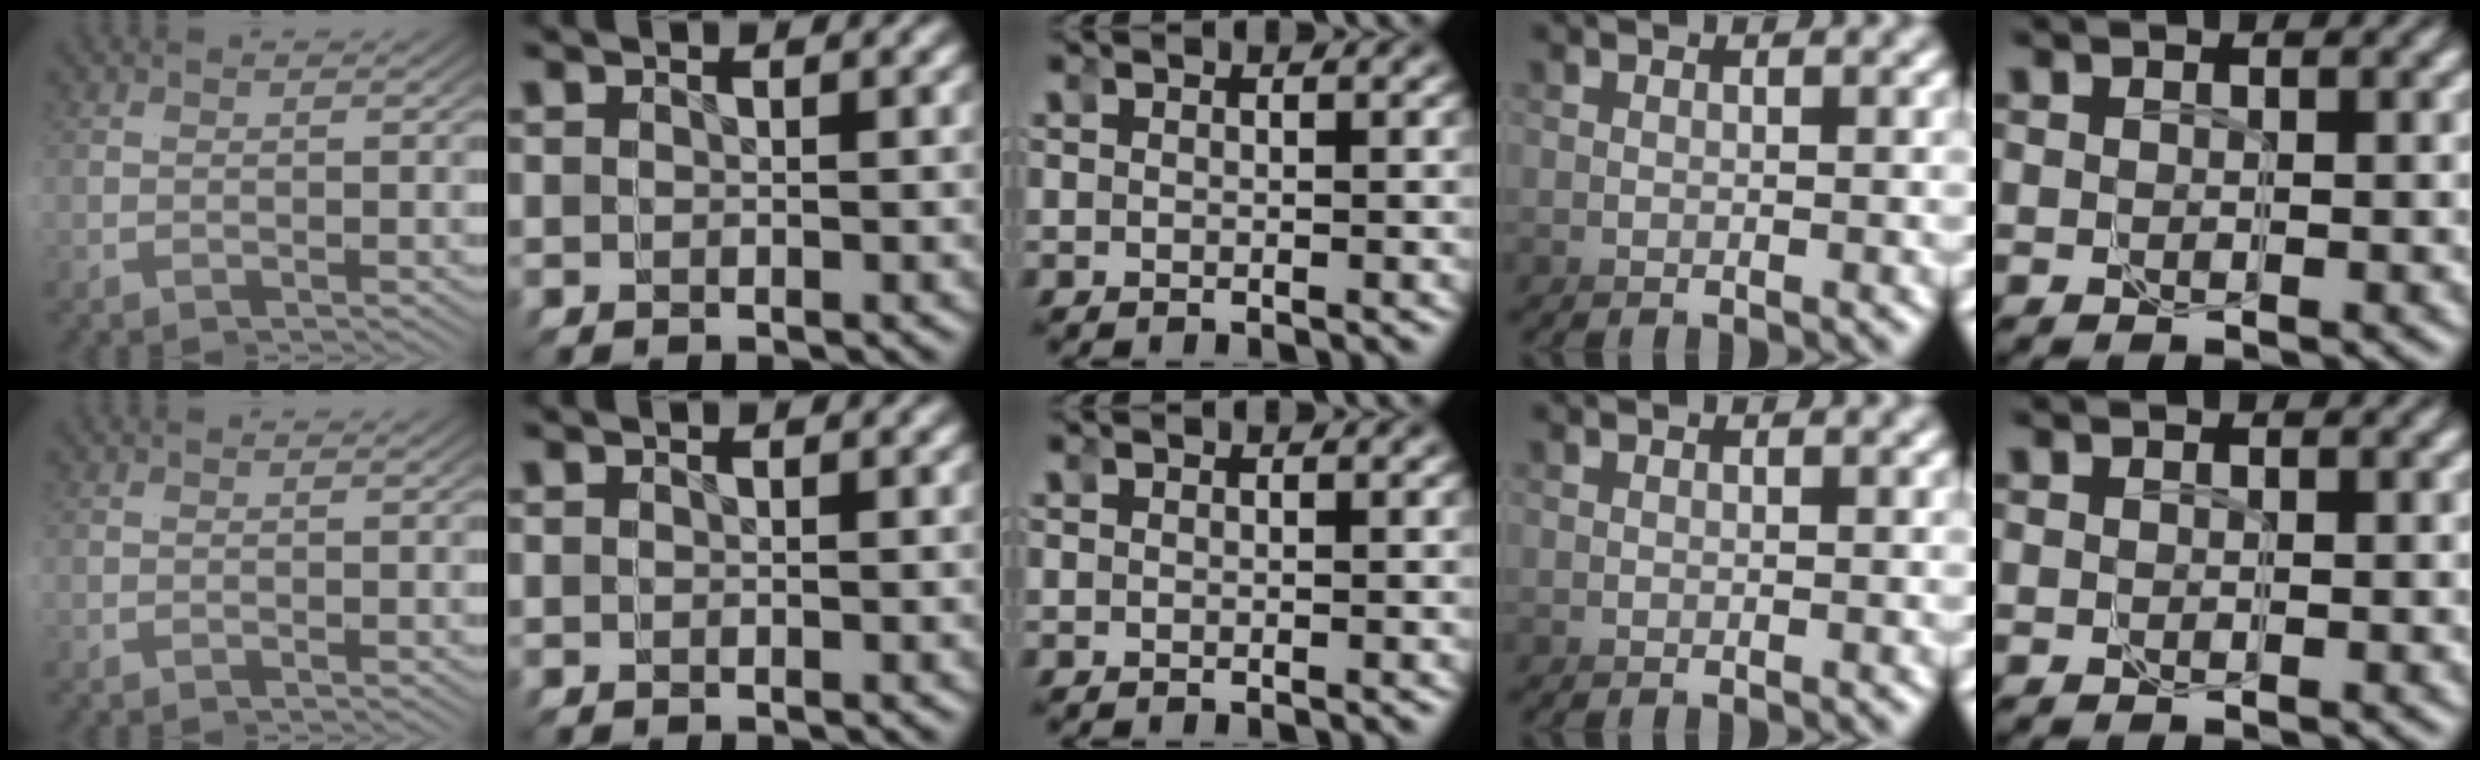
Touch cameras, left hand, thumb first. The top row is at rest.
{}